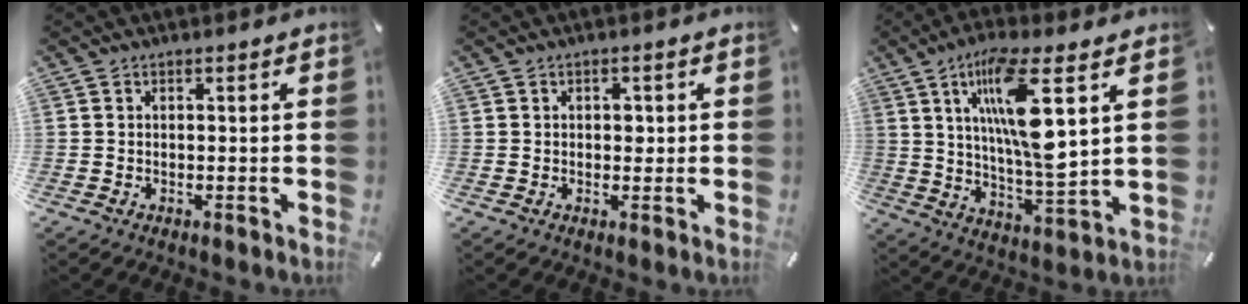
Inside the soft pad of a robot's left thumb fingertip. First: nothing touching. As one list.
[{"total": 1.9, "force": [0.2, 1.5, 1.1], "torque": [-0.007, 0.001, -0.003]}, {"total": 17.4, "force": [6.0, 4.0, 15.8], "torque": [-0.315, -0.024, 0.084]}]